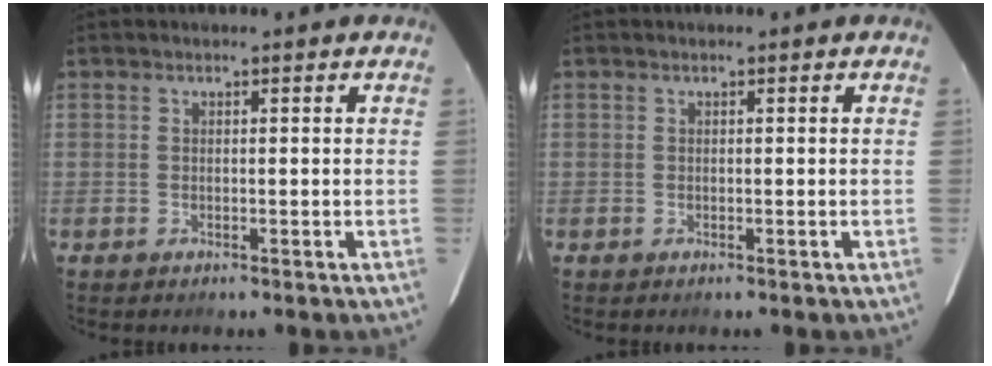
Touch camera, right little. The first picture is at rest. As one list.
[{"total": 0.0}]